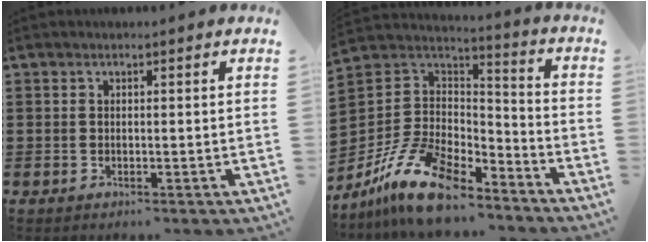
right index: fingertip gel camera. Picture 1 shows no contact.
{"total": 13.8, "force": [-10.0, 5.6, 7.6], "torque": [-0.178, 0.028, -0.191]}